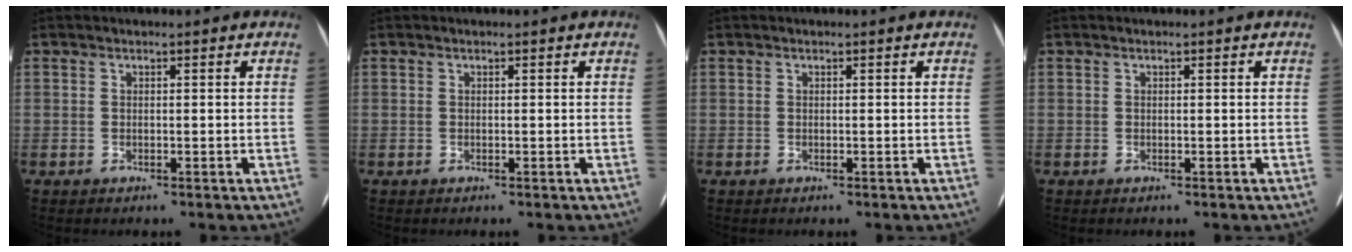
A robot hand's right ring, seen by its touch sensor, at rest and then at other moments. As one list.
[{"total": 0.0}, {"total": 0.0}, {"total": 0.0}]